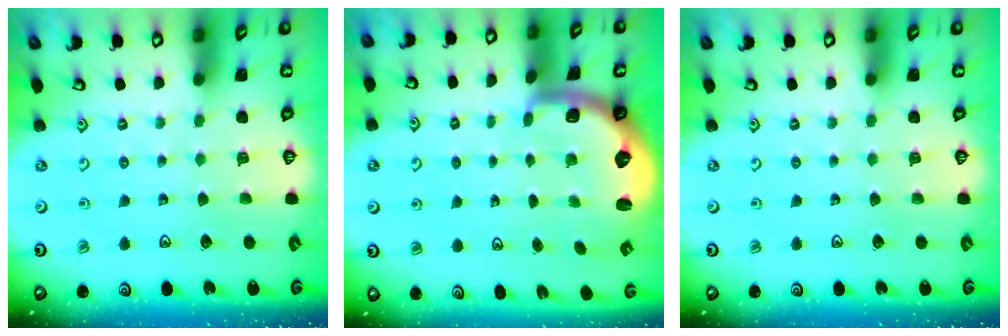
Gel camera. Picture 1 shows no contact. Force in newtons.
{"total": 2.1, "press": 1.9, "slide": 0.9}
{"total": 0.0}